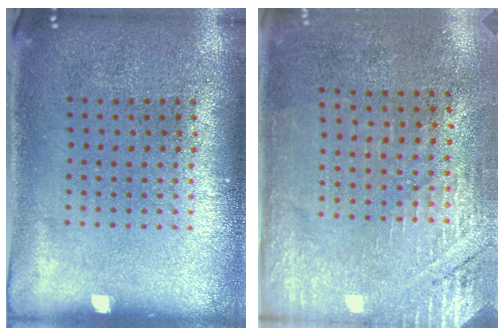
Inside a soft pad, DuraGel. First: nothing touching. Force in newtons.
{"total": 2.7, "press": 2.4, "slide": 1.2}